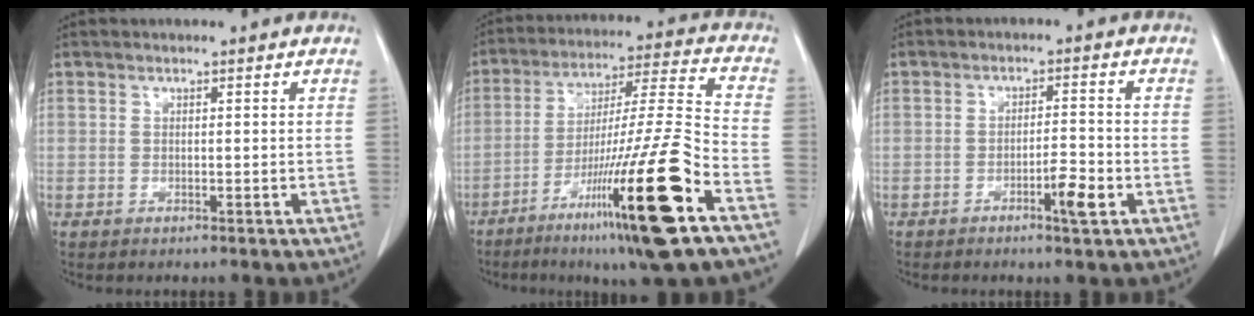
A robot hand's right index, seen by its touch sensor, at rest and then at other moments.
{"total": 21.4, "force": [-10.6, -0.4, 18.6], "torque": [-0.300, -0.035, -0.181]}
{"total": 4.2, "force": [-2.1, 0.4, 3.6], "torque": [-0.057, 0.000, -0.034]}